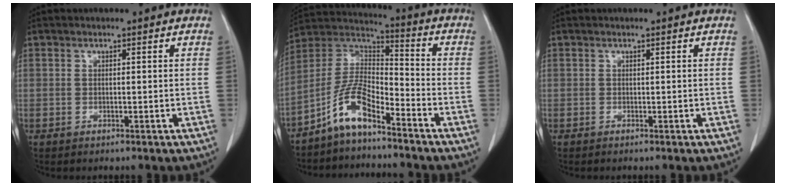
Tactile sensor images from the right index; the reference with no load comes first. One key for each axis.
{"total": 9.2, "fx": -6.5, "fy": 2.5, "fz": 6.1, "tx": -0.132, "ty": 0.022, "tz": -0.130}
{"total": 0.0}